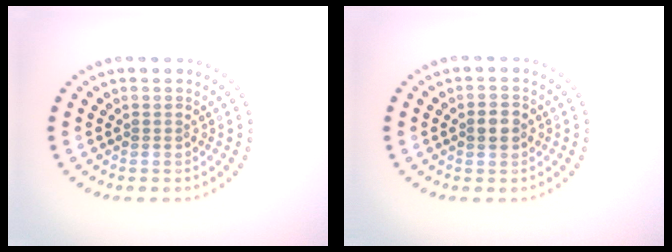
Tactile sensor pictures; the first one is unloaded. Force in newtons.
{"total": 1.9, "press": 1.9, "slide": 0.1}